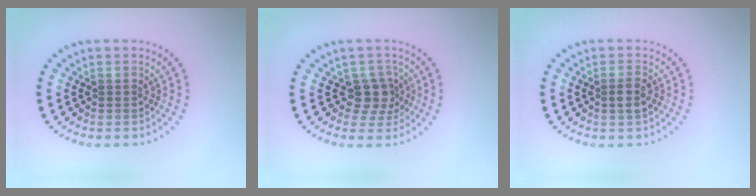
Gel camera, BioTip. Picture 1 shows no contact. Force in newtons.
{"total": 2.5, "press": 2.0, "slide": 1.4}
{"total": 1.6, "press": 1.5, "slide": 0.6}